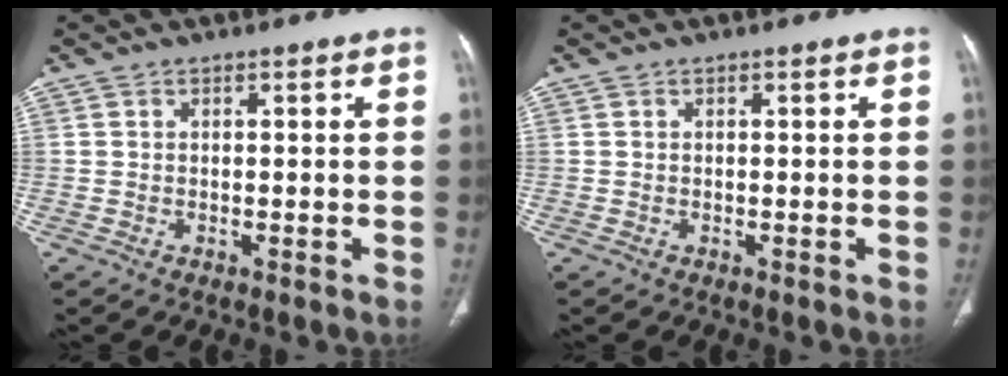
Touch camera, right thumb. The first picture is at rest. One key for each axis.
{"total": 0.0}